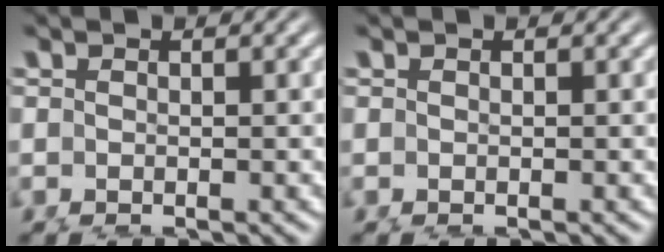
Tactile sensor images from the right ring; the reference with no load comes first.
{"total": 0.0}